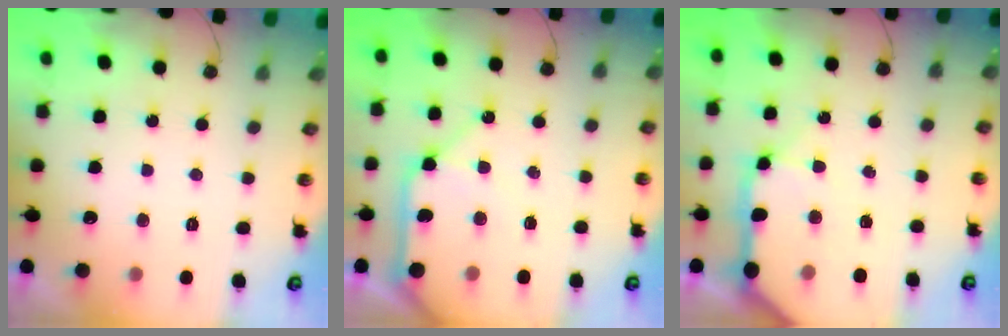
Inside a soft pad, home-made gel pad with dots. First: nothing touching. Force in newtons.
{"total": 12.0, "press": 11.8, "slide": 1.6}
{"total": 15.4, "press": 15.2, "slide": 2.1}